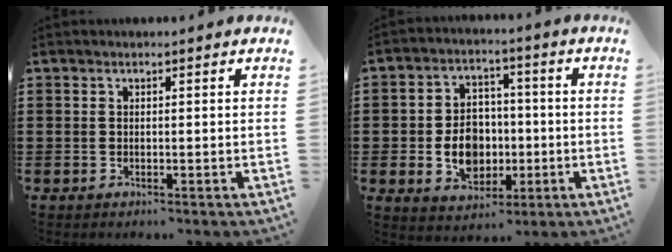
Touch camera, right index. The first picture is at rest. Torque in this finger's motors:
{"motor_torque": [2.14, 0.00, 0.83, 0.12]}